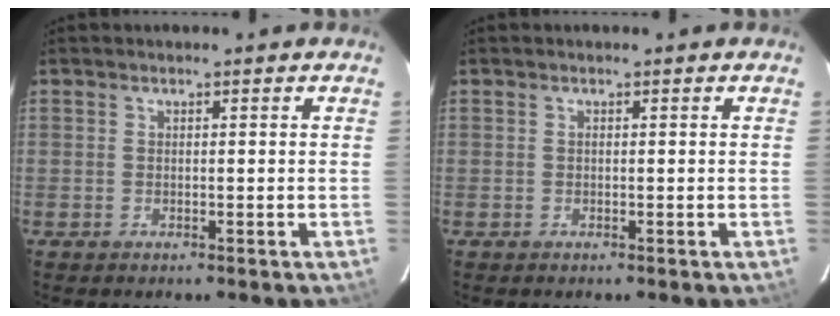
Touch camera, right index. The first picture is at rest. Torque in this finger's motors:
{"motor_torque": [0.23, -0.11, 0.06, 0.02]}